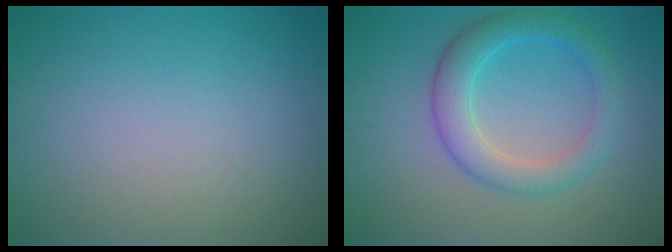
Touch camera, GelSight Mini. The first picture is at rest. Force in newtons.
{"total": 4.4, "press": 4.4, "slide": 0.1}